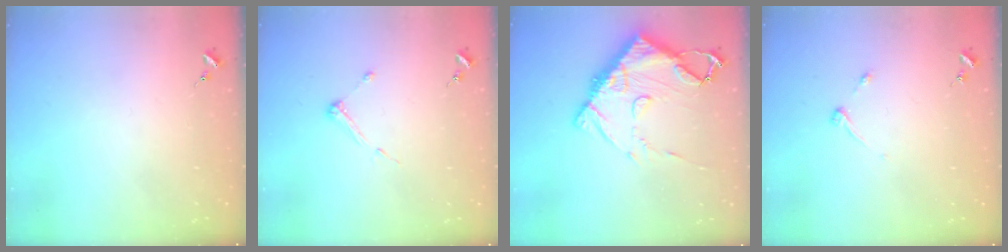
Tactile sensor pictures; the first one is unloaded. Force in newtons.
{"total": 4.4, "press": 4.3, "slide": 0.5}
{"total": 14.3, "press": 14.2, "slide": 1.3}
{"total": 3.9, "press": 3.8, "slide": 0.6}